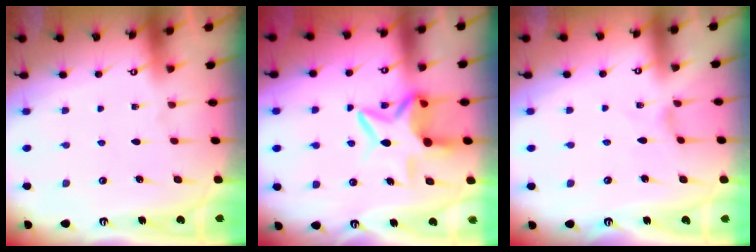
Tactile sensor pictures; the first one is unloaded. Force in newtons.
{"total": 10.2, "press": 10.1, "slide": 1.3}
{"total": 0.0}